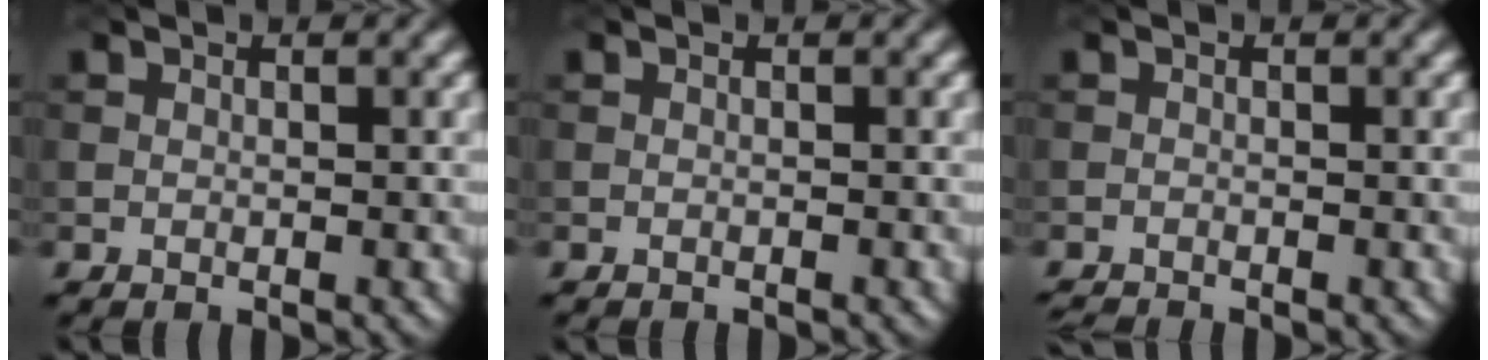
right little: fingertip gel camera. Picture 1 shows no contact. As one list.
[{"total": 0.6, "force": [-0.5, -0.2, -0.1], "torque": [0.001, -0.008, -0.013]}, {"total": 1.7, "force": [-1.7, -0.1, 0.2], "torque": [-0.004, -0.011, -0.035]}]